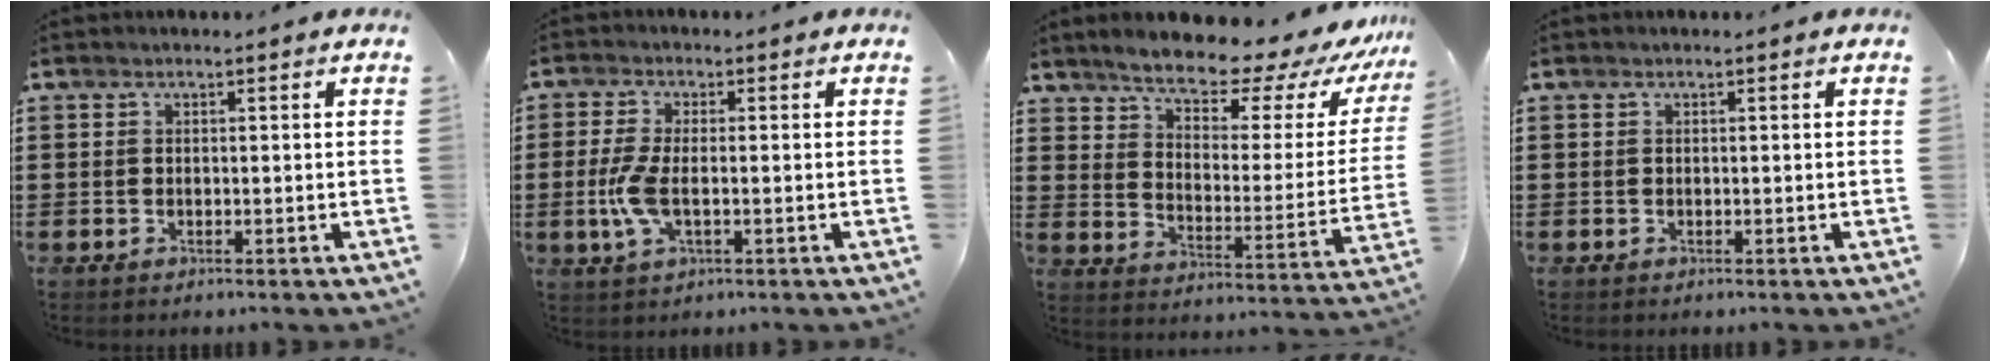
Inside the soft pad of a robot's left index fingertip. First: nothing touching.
{"total": 4.9, "force": [-0.8, 1.8, 4.5], "torque": [-0.113, -0.010, -0.022]}
{"total": 8.9, "force": [8.0, 1.8, 3.4], "torque": [-0.073, -0.062, 0.131]}
{"total": 0.0}